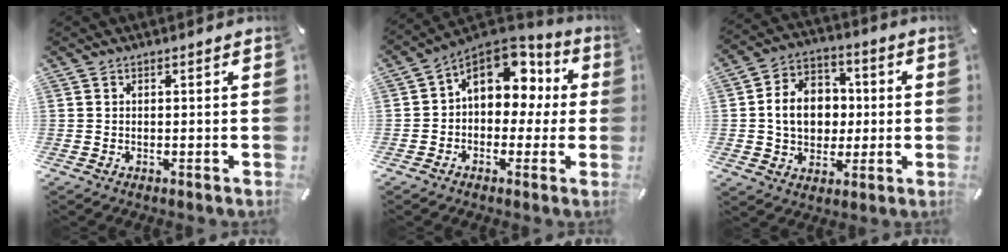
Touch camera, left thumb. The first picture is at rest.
{"total": 13.2, "force": [4.2, 9.5, 8.1], "torque": [-0.110, -0.023, 0.076]}
{"total": 11.3, "force": [-0.1, 9.7, 5.8], "torque": [-0.118, 0.018, 0.001]}